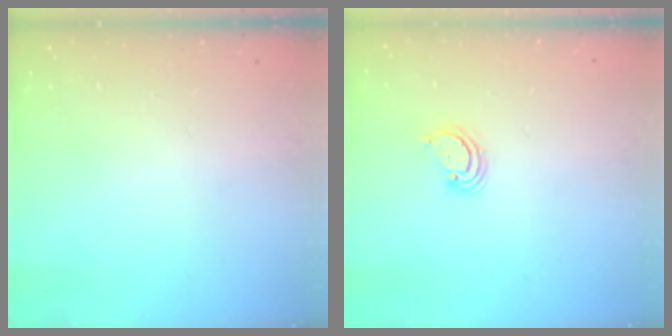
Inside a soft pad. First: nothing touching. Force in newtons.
{"total": 3.0, "press": 3.0, "slide": 0.3}